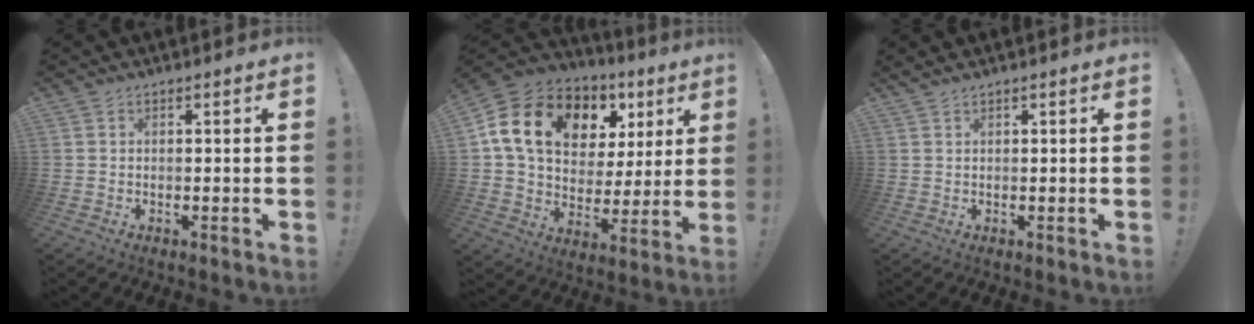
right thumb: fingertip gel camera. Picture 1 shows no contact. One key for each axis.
{"total": 18.8, "fx": 9.0, "fy": 12.0, "fz": 11.3, "tx": -0.192, "ty": -0.033, "tz": 0.172}
{"total": 1.0, "fx": 0.9, "fy": -0.1, "fz": 0.3, "tx": -0.009, "ty": 0.001, "tz": 0.018}